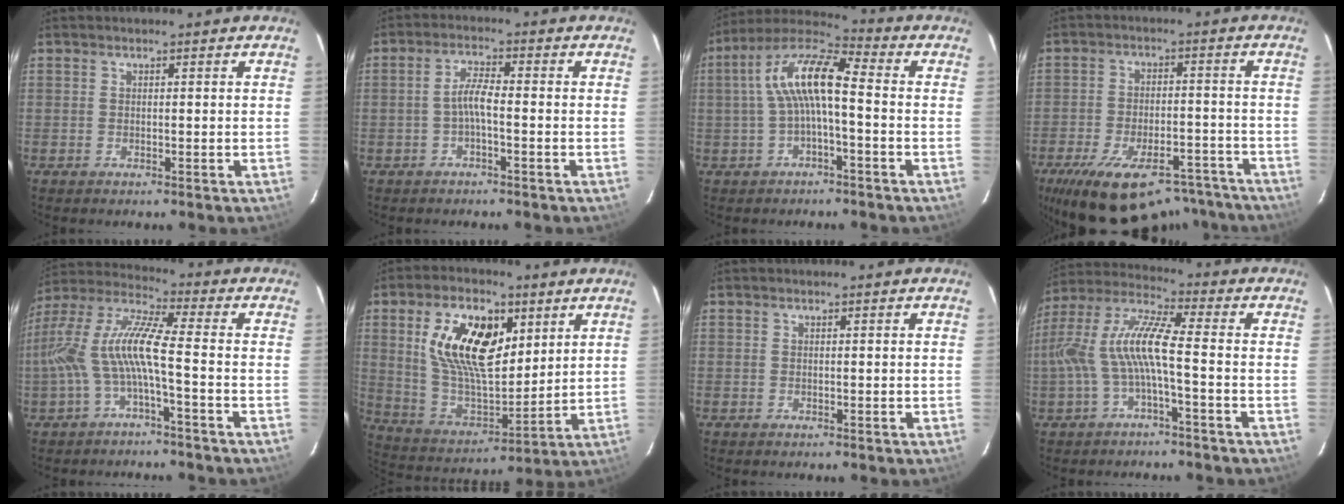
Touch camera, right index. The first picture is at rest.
{"total": 3.3, "force": [-1.2, 0.5, 3.0], "torque": [-0.065, 0.009, -0.026]}
{"total": 10.5, "force": [-0.6, 2.8, 10.1], "torque": [-0.205, 0.026, -0.016]}
{"total": 22.4, "force": [-17.4, 8.9, 10.9], "torque": [-0.211, -0.005, -0.236]}
{"total": 12.2, "force": [-3.2, 1.5, 11.7], "torque": [-0.242, 0.010, -0.066]}
{"total": 18.4, "force": [6.6, 9.7, 14.2], "torque": [-0.270, 0.011, 0.132]}
{"total": 0.0}
{"total": 10.7, "force": [-2.5, 1.6, 10.3], "torque": [-0.217, 0.011, -0.047]}